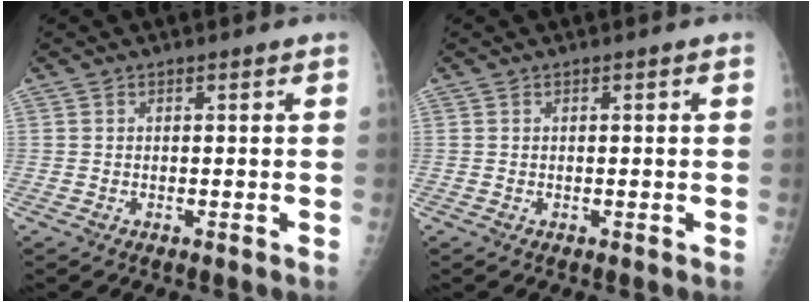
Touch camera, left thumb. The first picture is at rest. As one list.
[{"total": 0.0}]